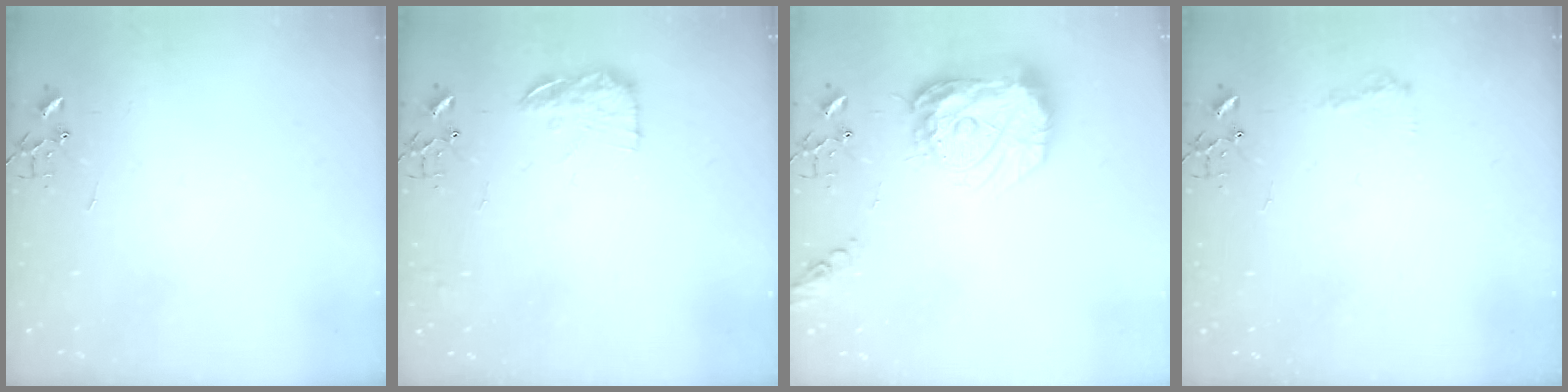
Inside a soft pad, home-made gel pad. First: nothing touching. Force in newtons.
{"total": 12.1, "press": 12.1, "slide": 0.5}
{"total": 18.2, "press": 18.1, "slide": 1.7}
{"total": 7.9, "press": 7.9, "slide": 0.6}